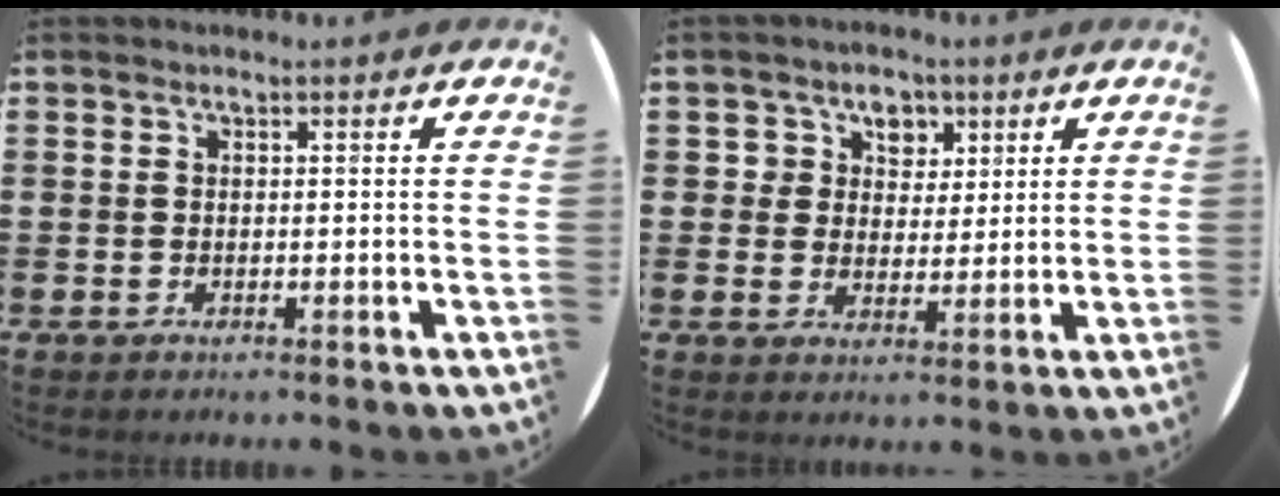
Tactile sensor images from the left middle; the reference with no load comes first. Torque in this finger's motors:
{"motor_torque": [0.18, -0.24, -0.03, -0.01]}